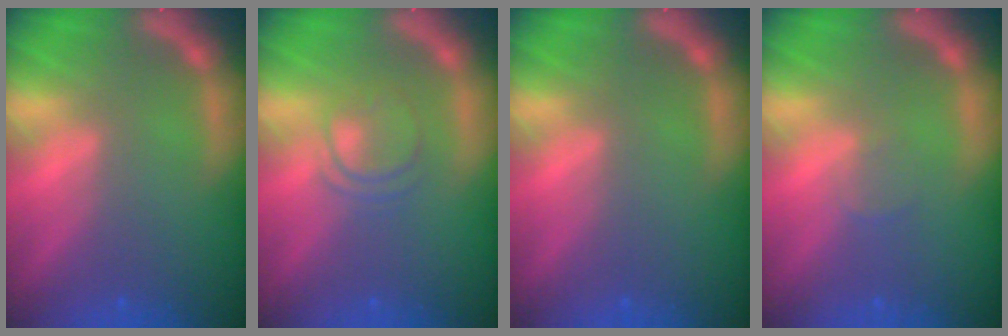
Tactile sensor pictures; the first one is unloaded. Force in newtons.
{"total": 3.0}
{"total": 0.0}
{"total": 1.0}